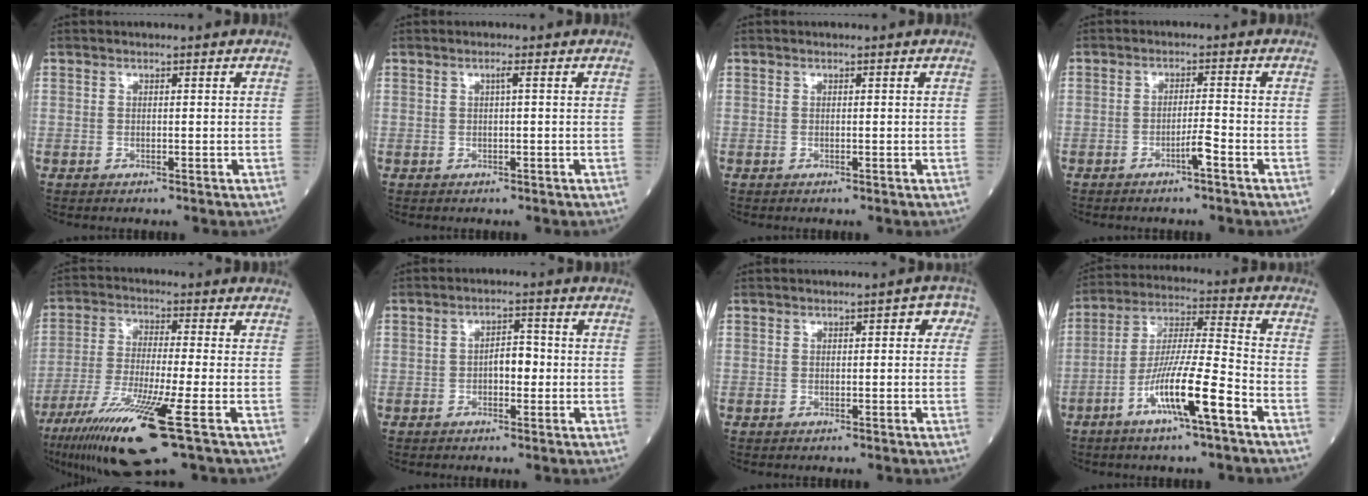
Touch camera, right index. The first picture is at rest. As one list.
[{"total": 0.7, "force": [0.1, -0.2, 0.7], "torque": [-0.012, 0.001, 0.003]}, {"total": 0.0}, {"total": 2.8, "force": [-1.6, -0.4, 2.2], "torque": [-0.041, -0.002, -0.031]}, {"total": 15.0, "force": [-7.9, 0.1, 12.8], "torque": [-0.253, -0.044, -0.144]}, {"total": 4.4, "force": [-0.6, 2.0, 3.9], "torque": [-0.062, 0.011, -0.010]}, {"total": 2.8, "force": [0.3, 1.6, 2.3], "torque": [-0.015, 0.023, -0.003]}, {"total": 12.4, "force": [-5.9, 0.3, 10.9], "torque": [-0.208, -0.004, -0.112]}]